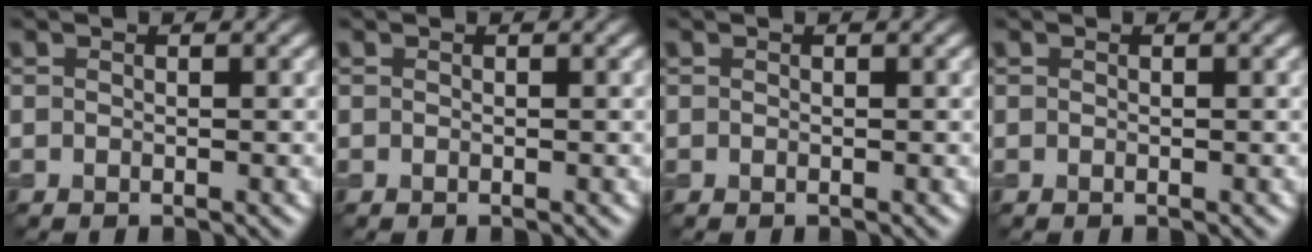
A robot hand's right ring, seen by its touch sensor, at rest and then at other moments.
{"total": 0.0}
{"total": 0.0}
{"total": 0.0}